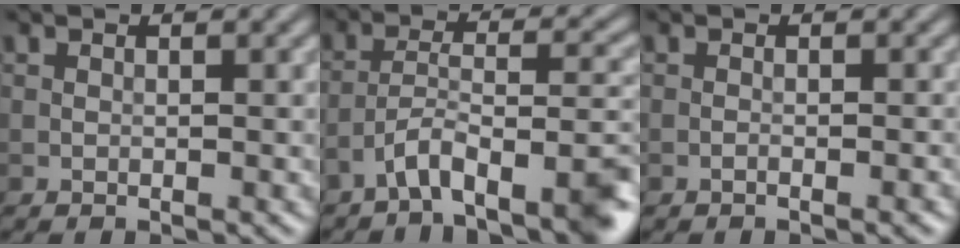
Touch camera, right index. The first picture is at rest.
{"total": 7.3, "force": [-4.8, 1.9, 5.2], "torque": [-0.079, 0.008, -0.084]}
{"total": 1.0, "force": [-0.6, 0.2, 0.8], "torque": [-0.009, 0.001, -0.012]}